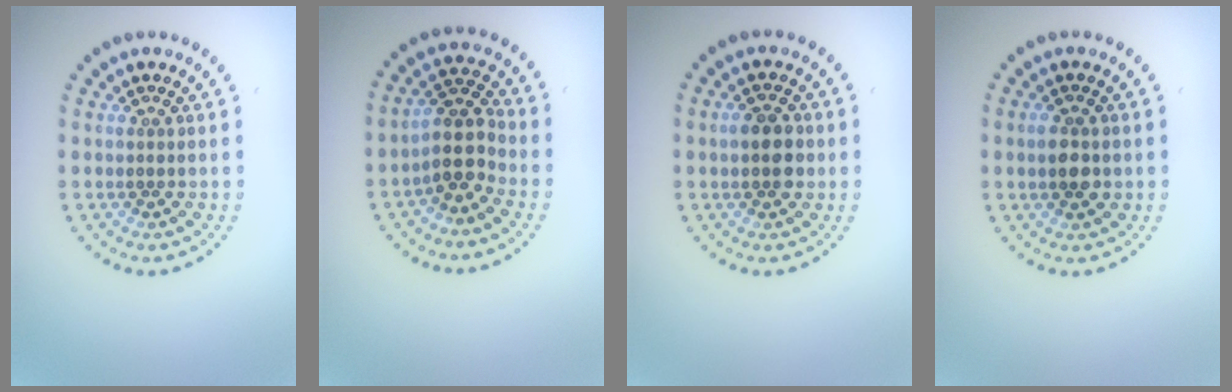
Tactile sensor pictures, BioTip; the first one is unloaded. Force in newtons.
{"total": 3.7, "press": 3.0, "slide": 2.1}
{"total": 3.1, "press": 3.1, "slide": 0.1}
{"total": 2.6, "press": 2.6, "slide": 0.2}